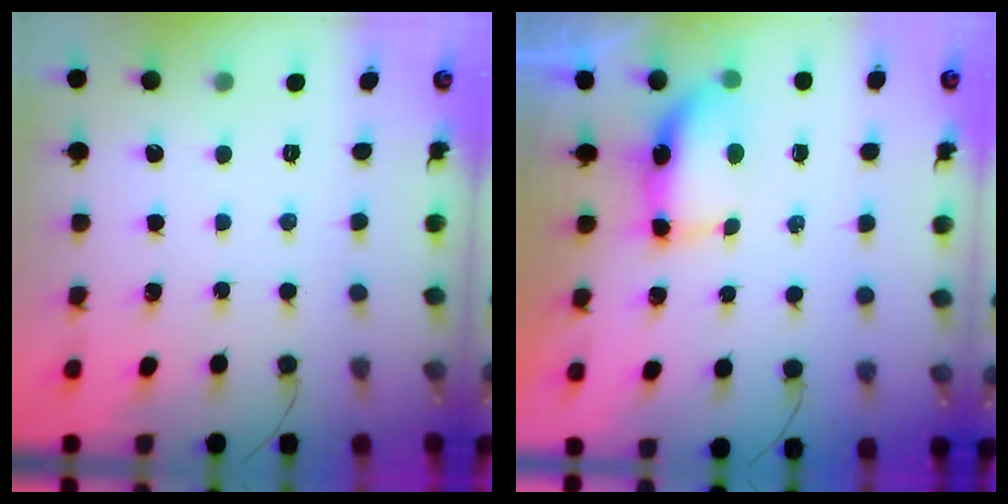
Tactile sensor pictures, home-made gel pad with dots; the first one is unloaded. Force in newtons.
{"total": 7.7, "press": 7.3, "slide": 2.5}